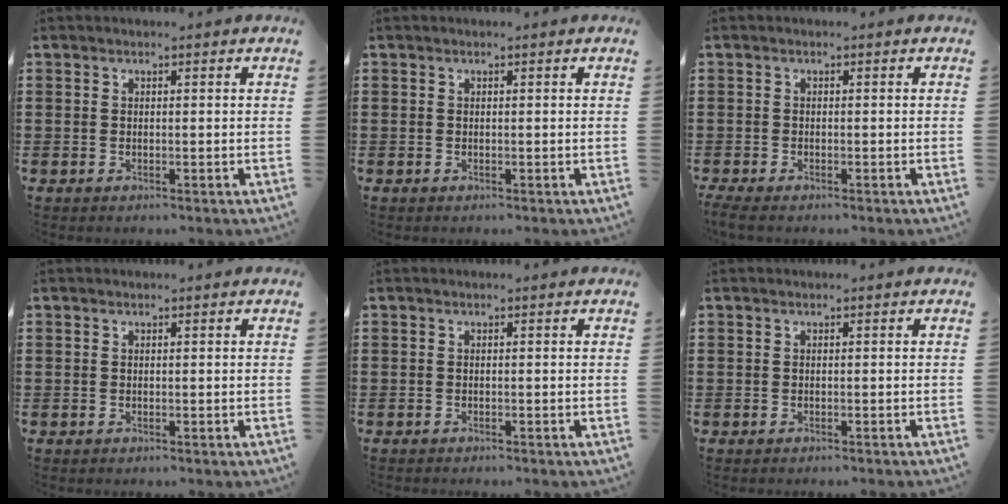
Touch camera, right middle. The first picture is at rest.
{"total": 0.0}
{"total": 1.2, "force": [-1.1, 0.2, 0.5], "torque": [-0.018, -0.004, -0.023]}
{"total": 0.0}
{"total": 0.6, "force": [-0.6, 0.1, 0.0], "torque": [-0.001, 0.001, -0.013]}
{"total": 0.5, "force": [-0.5, 0.0, 0.1], "torque": [-0.003, 0.000, -0.011]}